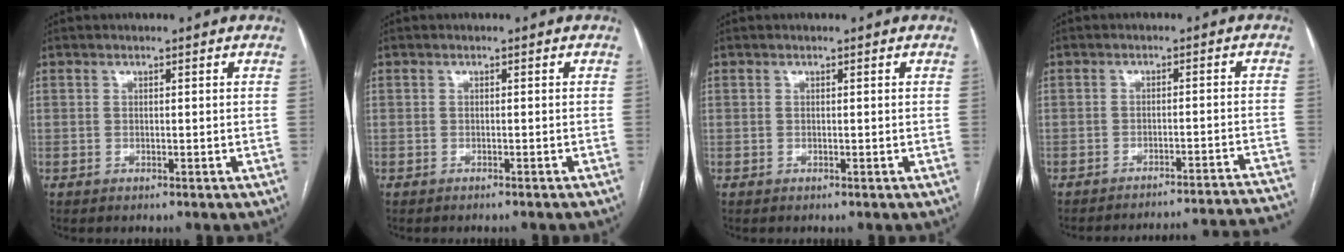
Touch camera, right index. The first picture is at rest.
{"total": 2.2, "force": [-2.0, 0.1, 0.8], "torque": [-0.010, -0.001, -0.025]}
{"total": 0.0}
{"total": 21.7, "force": [-21.3, -0.7, 4.3], "torque": [-0.030, -0.004, -0.246]}